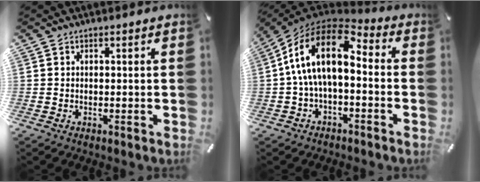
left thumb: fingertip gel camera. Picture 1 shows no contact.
{"total": 14.9, "force": [2.7, 8.0, 12.2], "torque": [-0.238, -0.003, 0.046]}